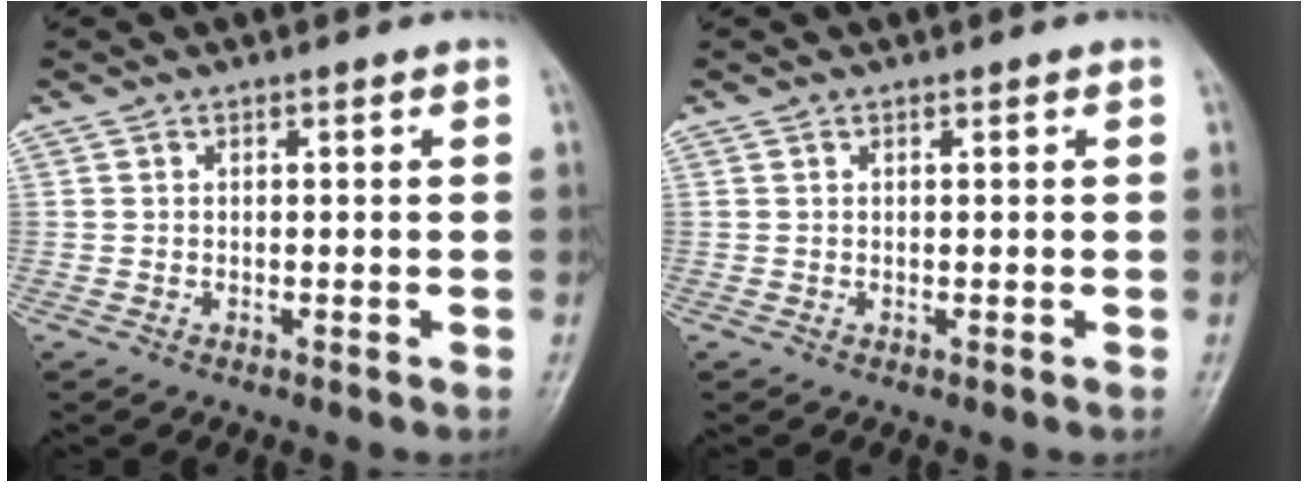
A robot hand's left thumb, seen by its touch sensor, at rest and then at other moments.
{"total": 0.0}